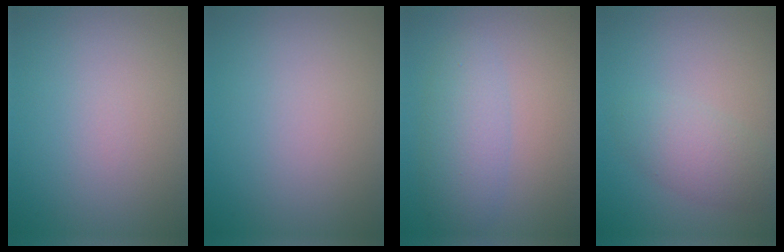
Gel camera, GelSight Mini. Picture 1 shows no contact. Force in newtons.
{"total": 0.0}
{"total": 3.7, "press": 3.6, "slide": 0.2}
{"total": 3.1, "press": 3.1, "slide": 0.1}